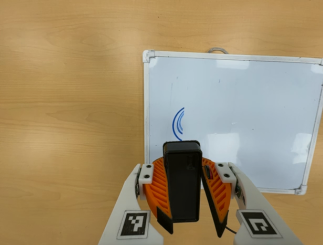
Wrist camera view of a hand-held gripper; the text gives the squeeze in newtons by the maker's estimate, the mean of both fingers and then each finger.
{"total": 10.2, "left": 10.0, "right": 10.4}